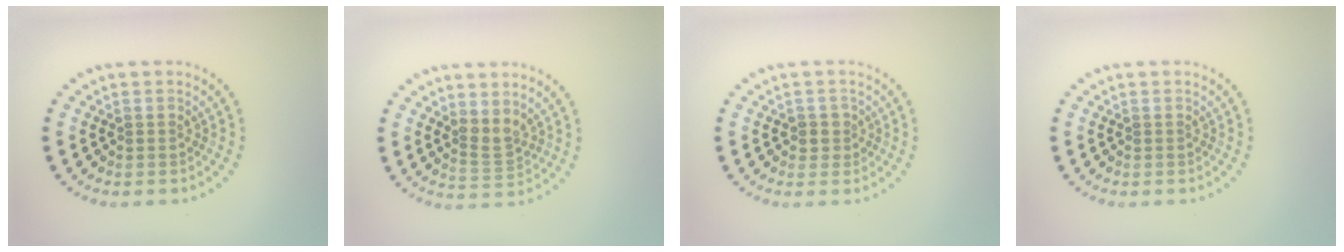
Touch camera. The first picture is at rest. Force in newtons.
{"total": 2.0, "press": 1.7, "slide": 1.1}
{"total": 1.5, "press": 1.3, "slide": 0.8}
{"total": 0.0}